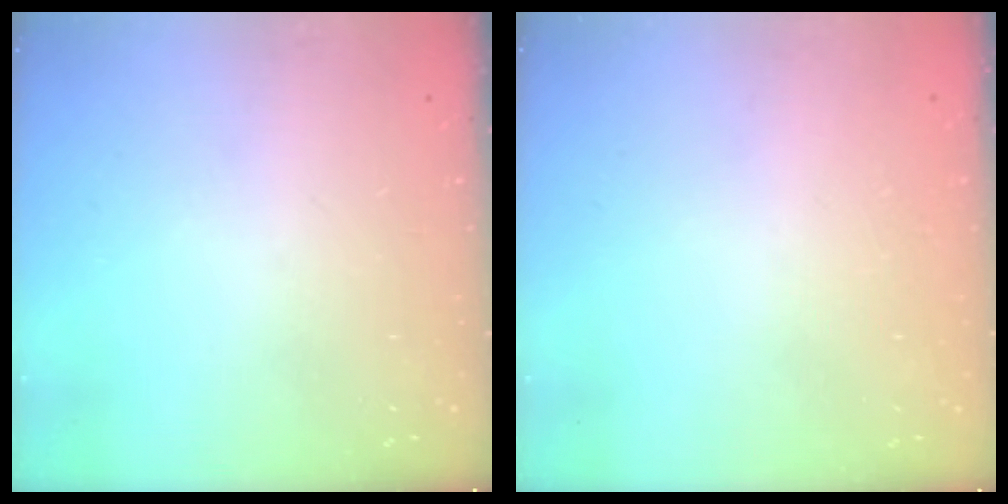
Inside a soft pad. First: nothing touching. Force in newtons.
{"total": 2.0, "press": 2.0, "slide": 0.1}